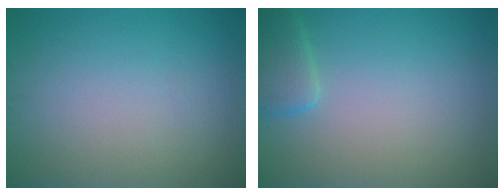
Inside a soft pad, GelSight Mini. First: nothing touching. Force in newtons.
{"total": 2.3, "press": 2.3, "slide": 0.2}